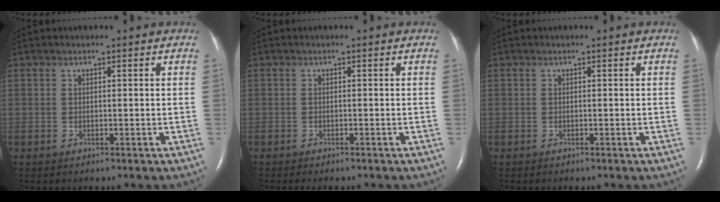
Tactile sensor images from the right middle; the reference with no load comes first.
{"total": 2.9, "force": [-2.5, 0.6, 1.3], "torque": [-0.015, -0.006, -0.029]}
{"total": 0.0}